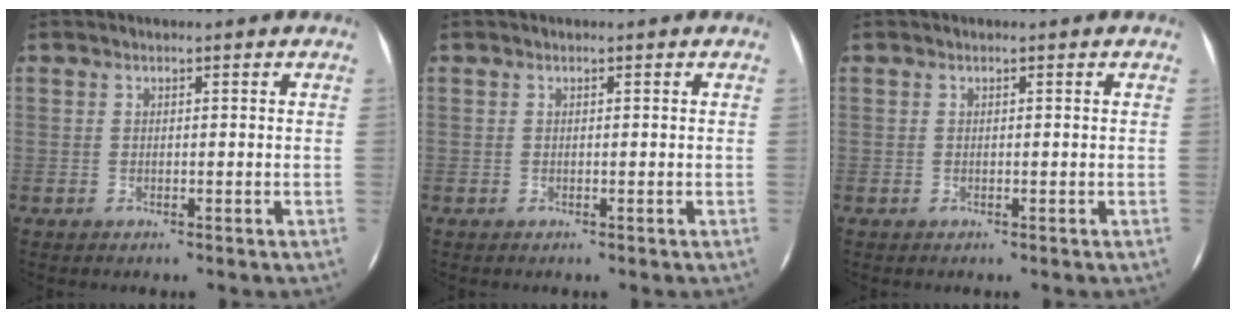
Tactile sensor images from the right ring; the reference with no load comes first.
{"total": 0.0}
{"total": 0.0}